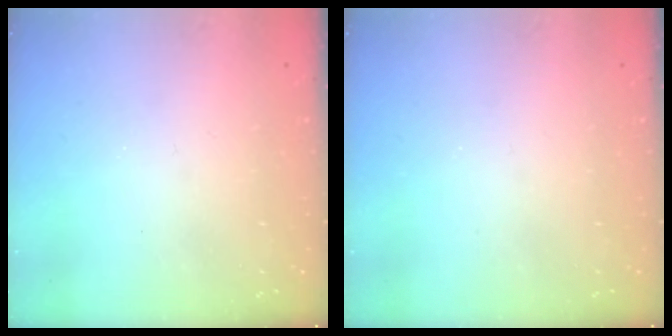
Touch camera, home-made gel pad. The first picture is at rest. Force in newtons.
{"total": 0.0}